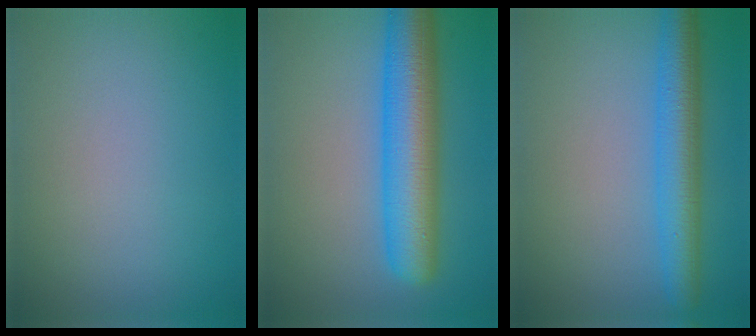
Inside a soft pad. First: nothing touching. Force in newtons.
{"total": 8.7, "press": 8.7, "slide": 0.2}
{"total": 5.5, "press": 5.5, "slide": 0.2}